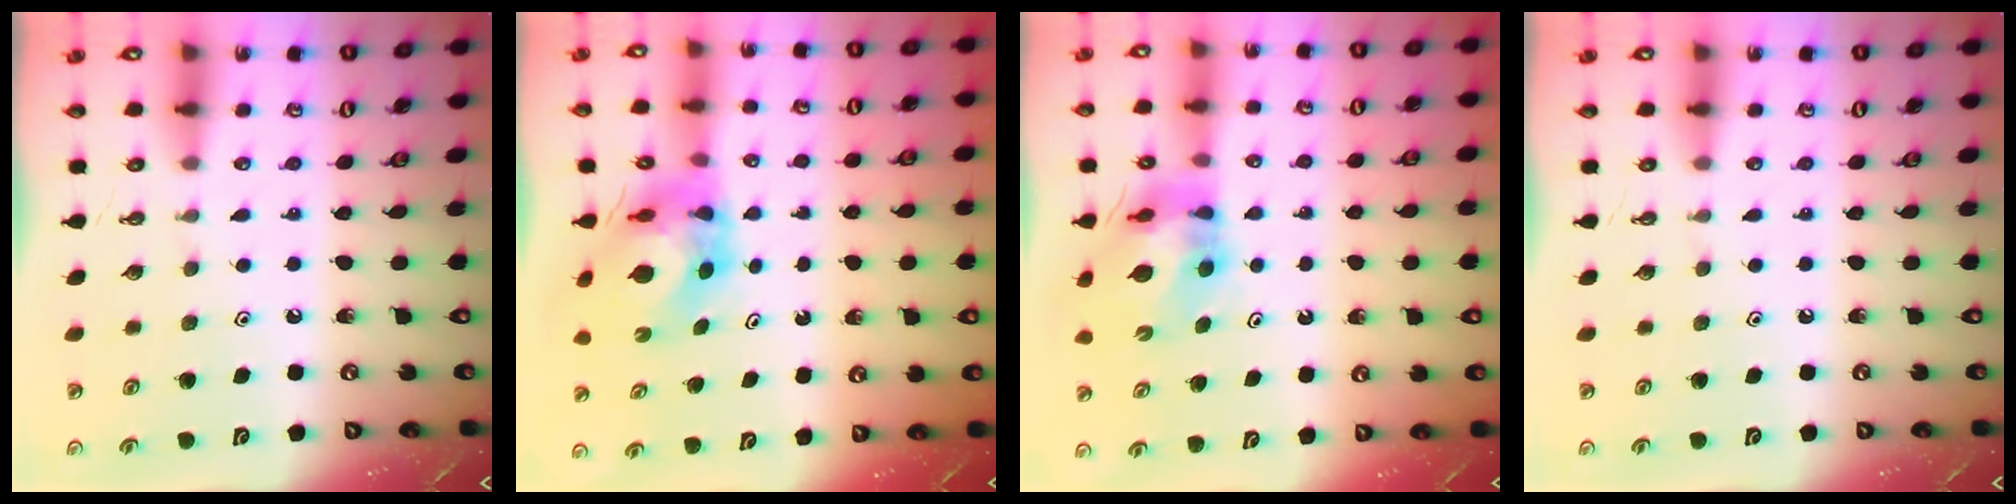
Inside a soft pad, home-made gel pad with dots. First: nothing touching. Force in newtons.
{"total": 8.5, "press": 8.5, "slide": 0.7}
{"total": 12.0, "press": 11.9, "slide": 1.5}
{"total": 0.0}